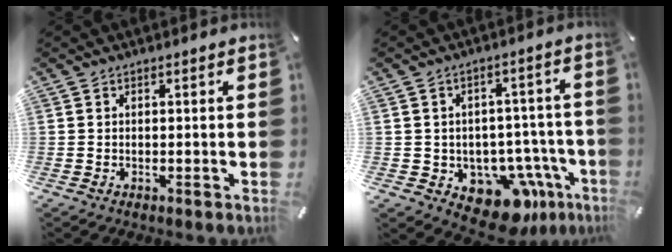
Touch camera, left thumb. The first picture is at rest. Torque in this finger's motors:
{"motor_torque": [1.18, 2.09, 0.29, 0.02, 0.07]}